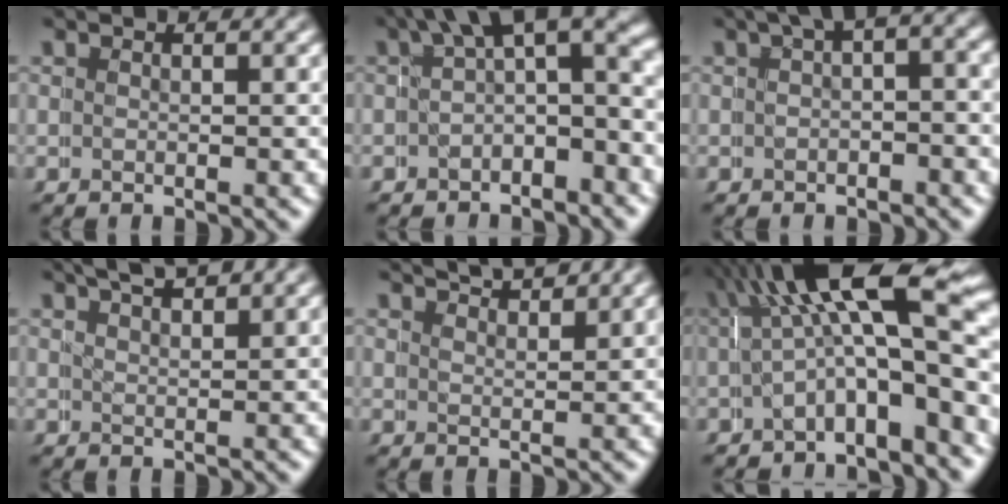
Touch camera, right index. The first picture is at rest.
{"total": 6.3, "force": [1.0, 3.5, 5.2], "torque": [-0.059, -0.005, 0.009]}
{"total": 2.7, "force": [0.7, 1.5, 2.1], "torque": [-0.023, 0.011, 0.000]}
{"total": 3.6, "force": [3.4, 0.7, 1.2], "torque": [-0.021, -0.002, 0.053]}
{"total": 3.6, "force": [3.6, 0.0, 0.5], "torque": [-0.007, -0.003, 0.059]}
{"total": 9.6, "force": [1.1, 5.2, 8.0], "torque": [-0.139, -0.002, 0.017]}